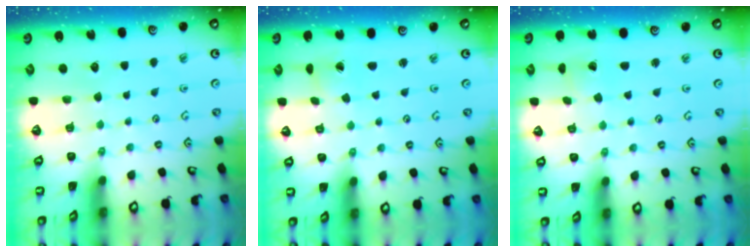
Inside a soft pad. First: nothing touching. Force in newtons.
{"total": 0.5, "press": 0.5, "slide": 0.1}
{"total": 1.4, "press": 1.4, "slide": 0.1}